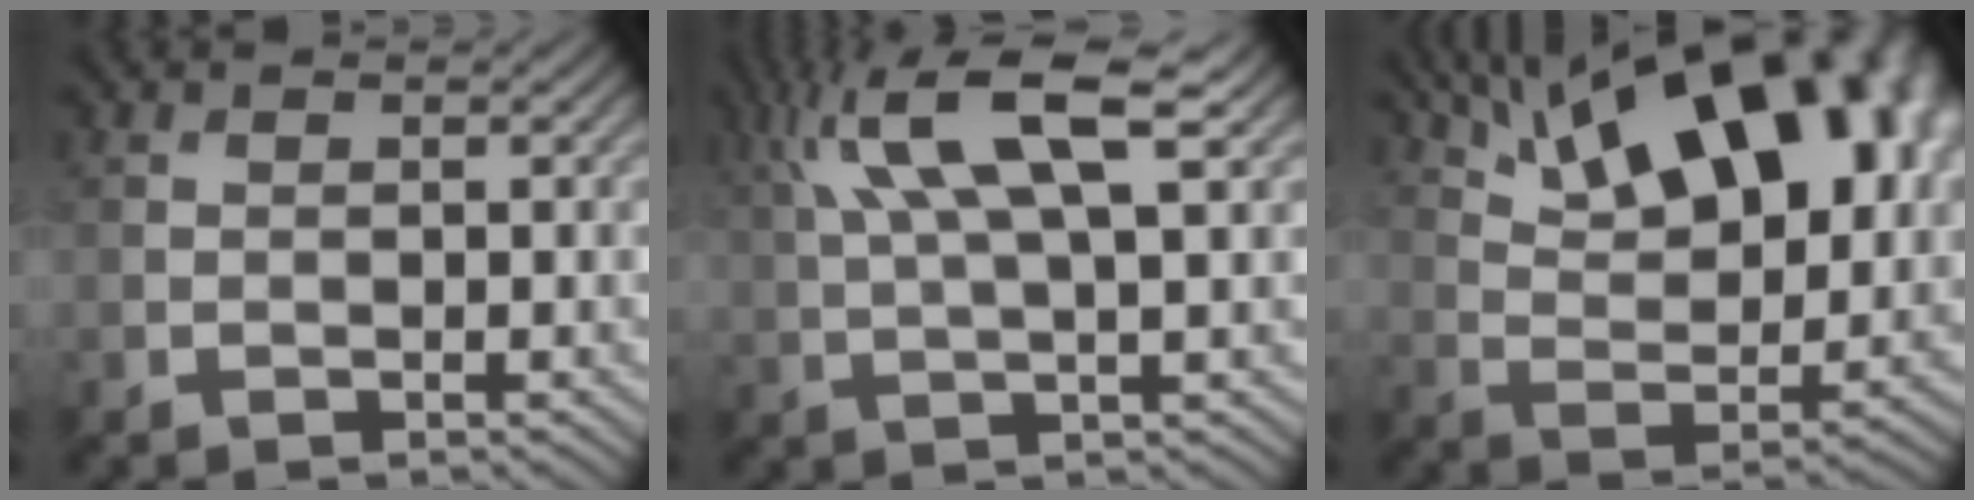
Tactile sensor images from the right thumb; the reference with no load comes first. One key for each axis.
{"total": 10.3, "fx": 4.2, "fy": 2.6, "fz": 9.0, "tx": -0.175, "ty": 0.017, "tz": 0.079}
{"total": 18.9, "fx": 10.2, "fy": 8.3, "fz": 13.6, "tx": -0.218, "ty": 0.034, "tz": 0.153}